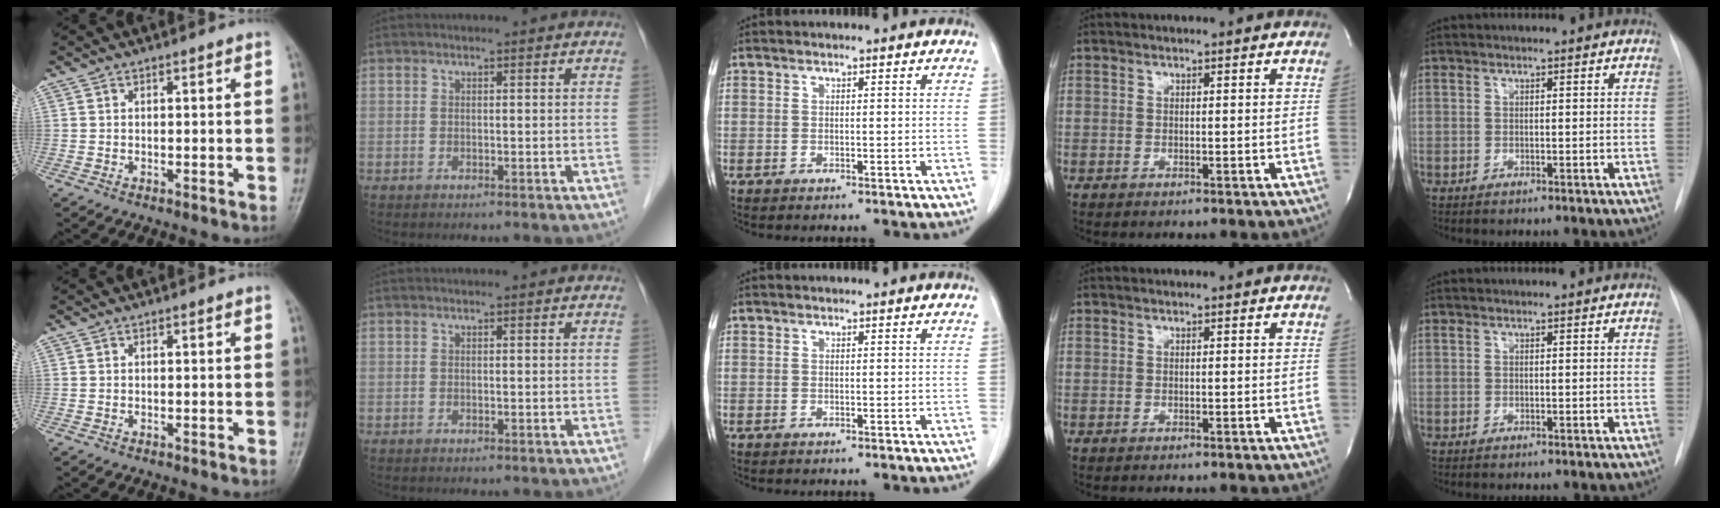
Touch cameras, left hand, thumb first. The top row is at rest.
{}